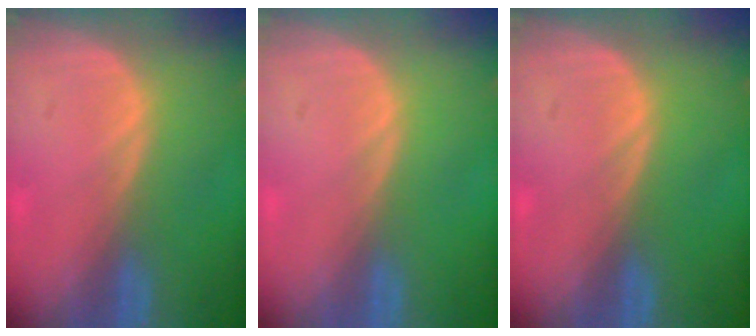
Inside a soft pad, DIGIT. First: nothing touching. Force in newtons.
{"total": 0.0}
{"total": 0.0}